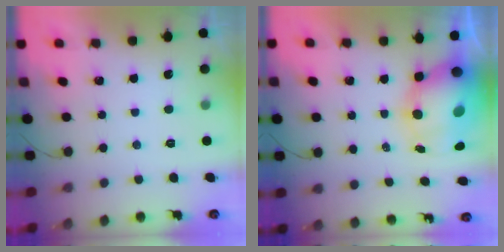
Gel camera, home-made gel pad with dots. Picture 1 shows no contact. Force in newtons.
{"total": 13.1, "press": 12.7, "slide": 3.1}